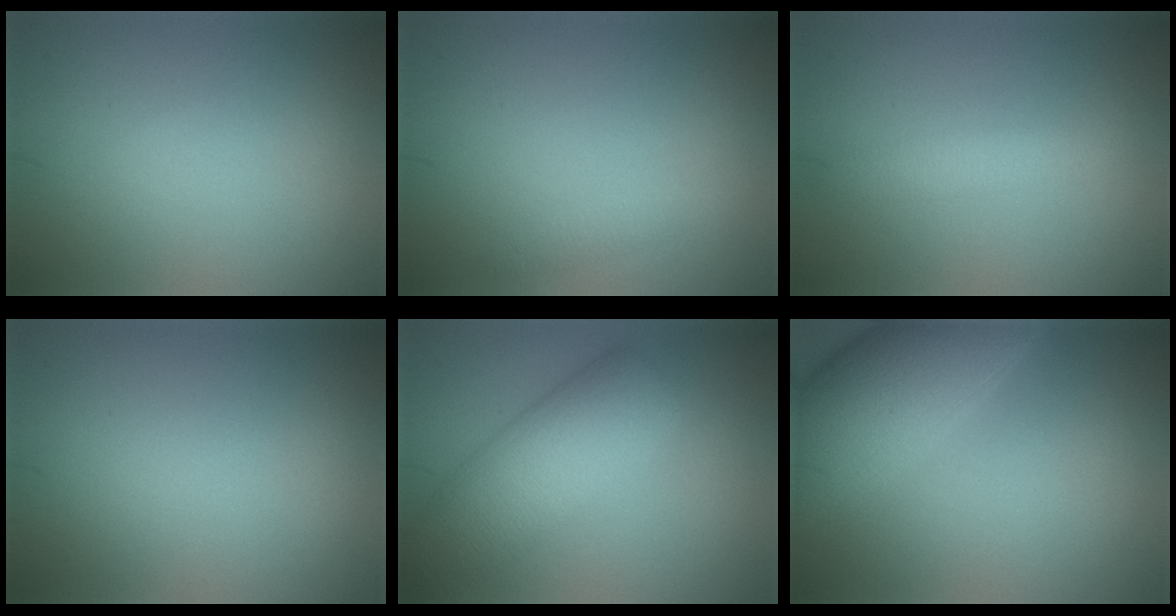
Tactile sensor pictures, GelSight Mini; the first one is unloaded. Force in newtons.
{"total": 1.1, "press": 1.1, "slide": 0.1}
{"total": 2.0, "press": 2.0, "slide": 0.0}
{"total": 0.0}
{"total": 8.4, "press": 8.4, "slide": 0.4}
{"total": 9.3, "press": 9.3, "slide": 0.4}